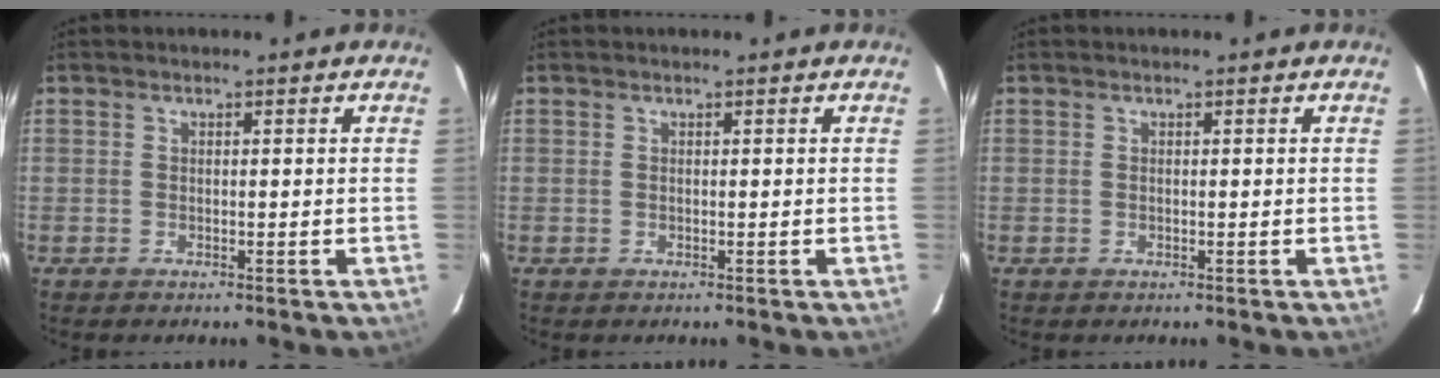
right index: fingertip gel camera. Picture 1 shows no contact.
{"total": 0.0}
{"total": 0.0}